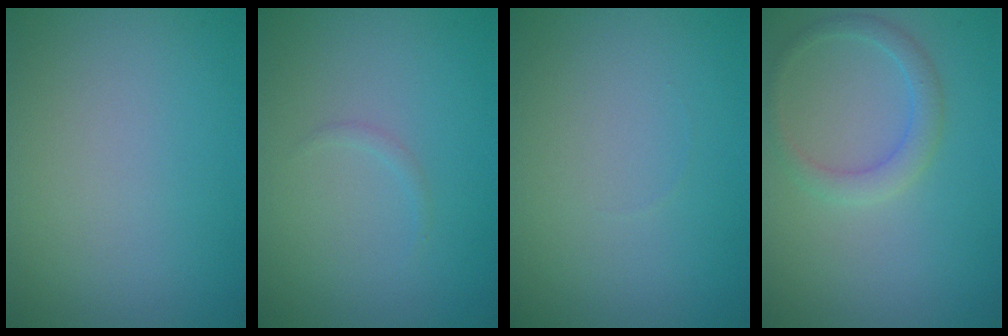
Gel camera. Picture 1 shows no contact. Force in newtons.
{"total": 0.5, "press": 0.5, "slide": 0.1}
{"total": 0.0}
{"total": 2.2, "press": 2.2, "slide": 0.2}